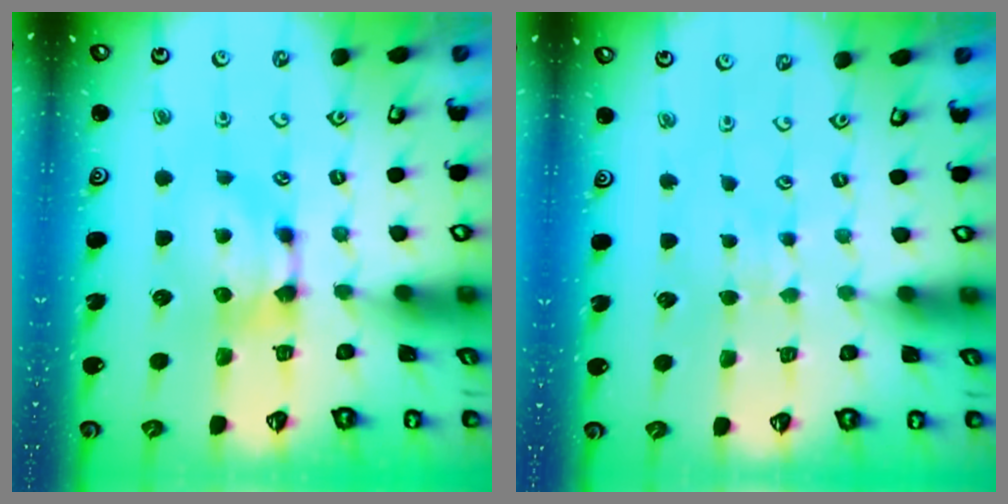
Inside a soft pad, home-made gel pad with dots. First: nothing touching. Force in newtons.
{"total": 3.7, "press": 3.7, "slide": 0.3}